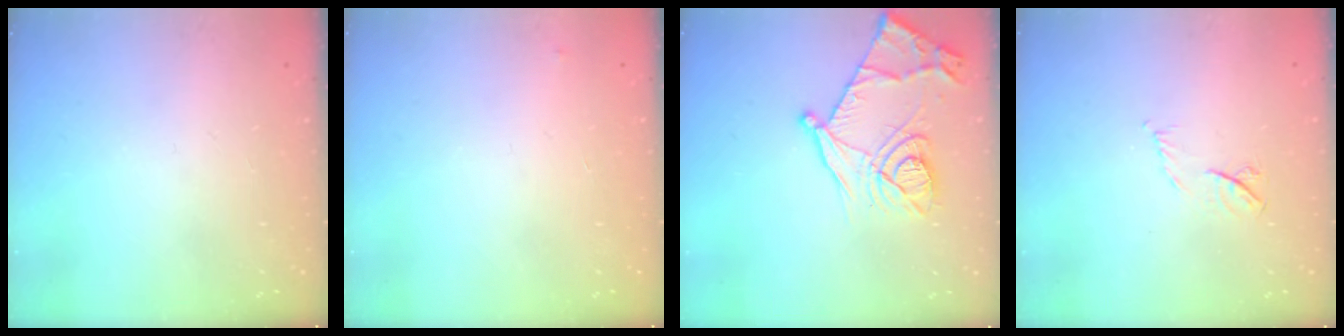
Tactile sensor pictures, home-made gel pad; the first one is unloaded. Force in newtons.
{"total": 2.5, "press": 2.5, "slide": 0.4}
{"total": 17.1, "press": 17.1, "slide": 1.2}
{"total": 5.2, "press": 5.1, "slide": 0.8}